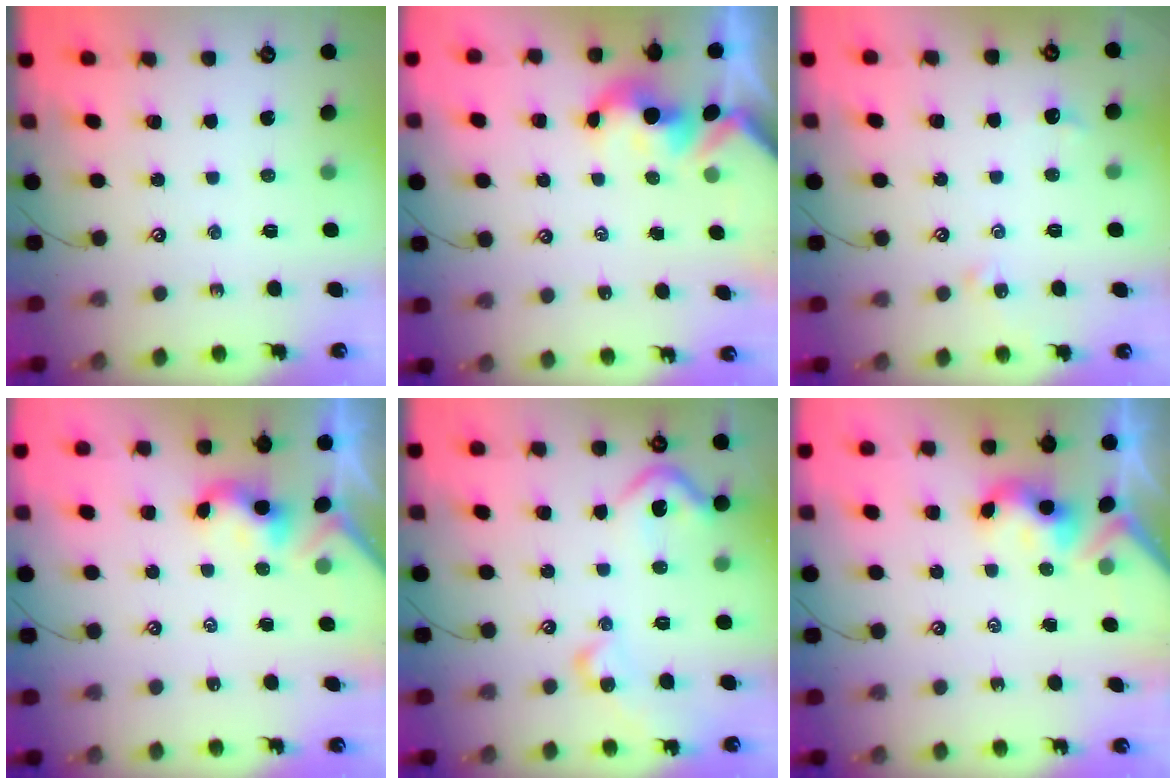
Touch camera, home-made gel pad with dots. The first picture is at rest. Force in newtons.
{"total": 2.5, "press": 2.5, "slide": 0.2}
{"total": 2.0, "press": 1.9, "slide": 0.5}
{"total": 2.0, "press": 2.0, "slide": 0.2}
{"total": 9.9, "press": 9.8, "slide": 1.4}
{"total": 3.5, "press": 3.4, "slide": 0.4}